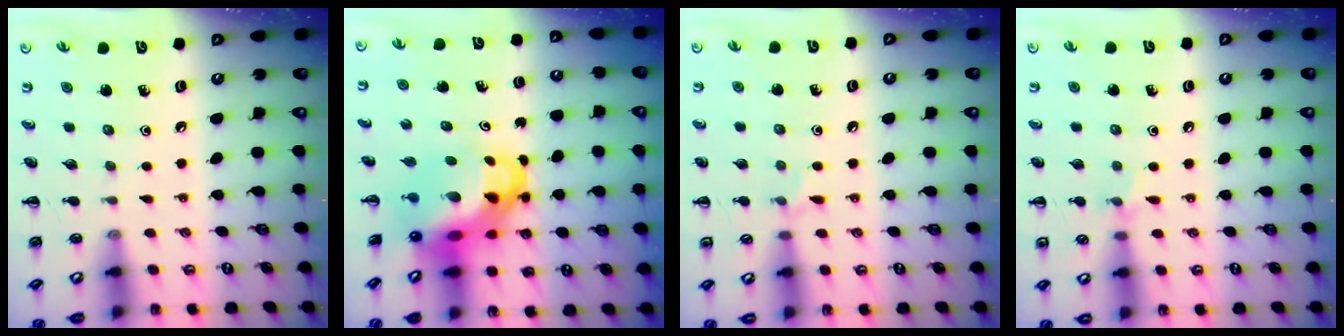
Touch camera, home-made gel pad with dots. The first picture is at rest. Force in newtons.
{"total": 6.3, "press": 6.2, "slide": 1.0}
{"total": 4.5, "press": 4.2, "slide": 1.5}
{"total": 5.1, "press": 4.9, "slide": 1.5}